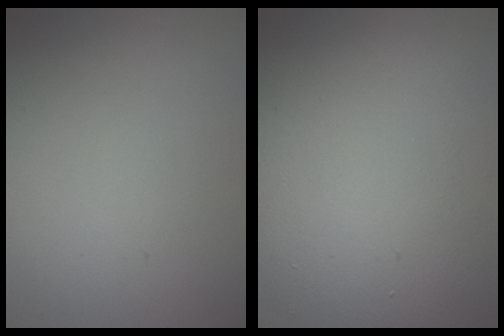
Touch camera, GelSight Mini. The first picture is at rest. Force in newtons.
{"total": 13.3, "press": 13.3, "slide": 0.1}